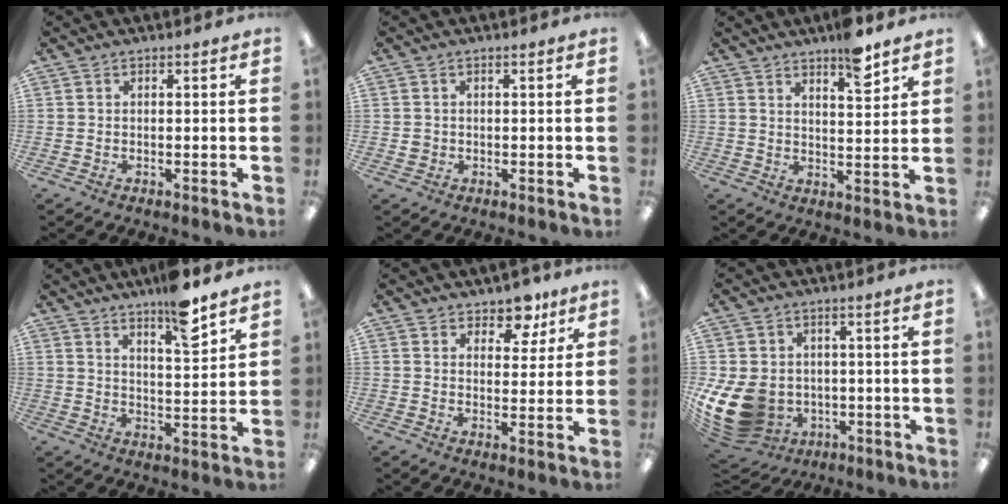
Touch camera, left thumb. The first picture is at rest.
{"total": 1.4, "force": [-0.1, 1.4, 0.3], "torque": [-0.008, 0.004, -0.005]}
{"total": 7.3, "force": [5.7, 1.8, 4.2], "torque": [-0.050, -0.035, 0.092]}
{"total": 10.1, "force": [7.6, 2.0, 6.3], "torque": [-0.086, -0.047, 0.124]}
{"total": 7.0, "force": [5.4, 3.8, 2.4], "torque": [-0.018, -0.032, 0.092]}
{"total": 13.0, "force": [-2.7, 10.7, 6.9], "torque": [-0.173, 0.008, -0.041]}